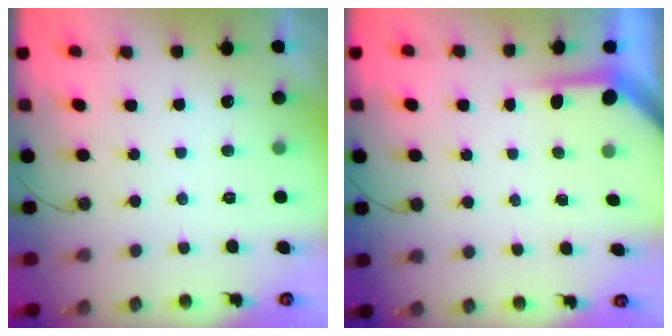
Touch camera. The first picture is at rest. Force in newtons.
{"total": 4.0, "press": 4.0, "slide": 0.3}